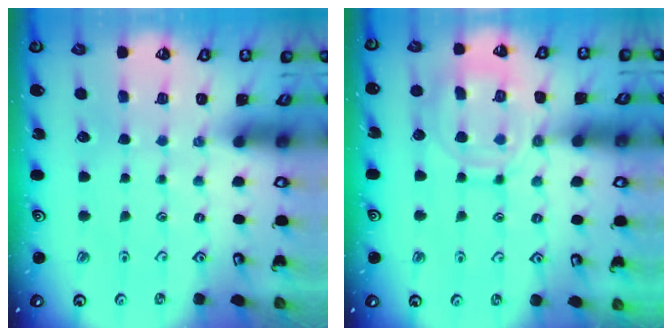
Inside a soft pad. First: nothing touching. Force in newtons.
{"total": 12.5, "press": 12.5, "slide": 1.1}